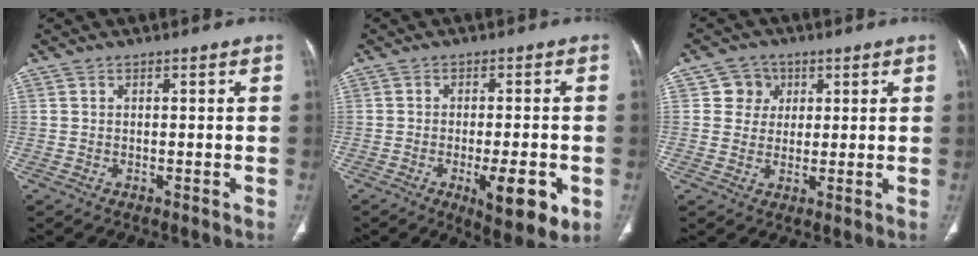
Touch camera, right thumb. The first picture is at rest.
{"total": 10.4, "force": [-3.5, 3.2, 9.2], "torque": [-0.119, -0.006, -0.046]}
{"total": 4.8, "force": [1.5, 4.5, 0.6], "torque": [0.018, 0.001, 0.019]}